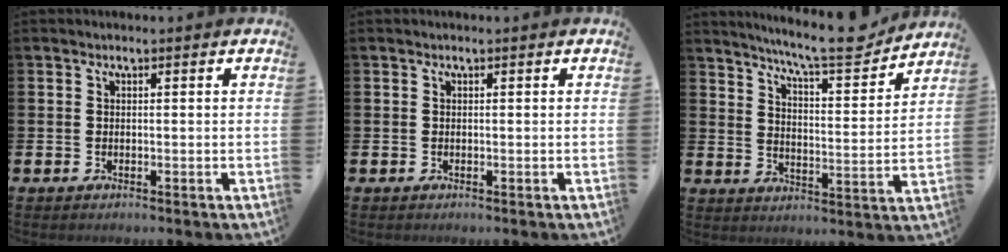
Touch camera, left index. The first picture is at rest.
{"total": 0.0}
{"total": 8.9, "force": [8.2, 0.6, 3.5], "torque": [-0.073, -0.055, 0.139]}